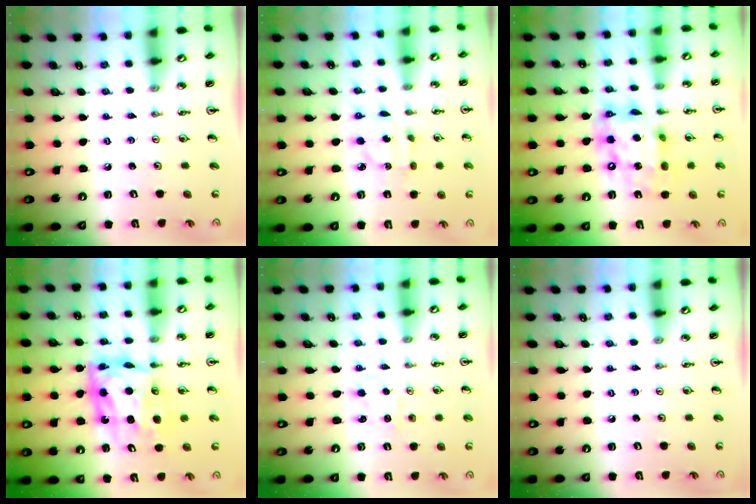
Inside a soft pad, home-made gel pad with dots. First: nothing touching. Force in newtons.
{"total": 4.9, "press": 4.9, "slide": 0.2}
{"total": 13.9, "press": 13.8, "slide": 1.2}
{"total": 10.7, "press": 10.6, "slide": 1.1}
{"total": 1.2, "press": 1.1, "slide": 0.2}
{"total": 0.0}